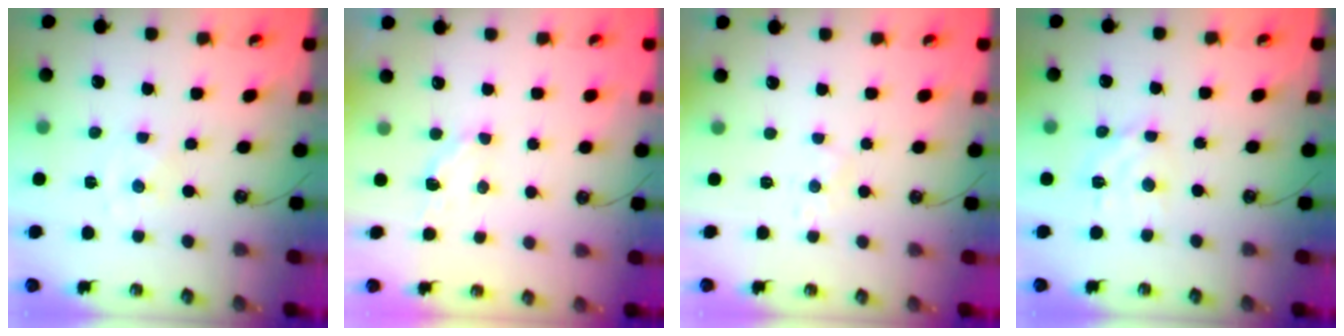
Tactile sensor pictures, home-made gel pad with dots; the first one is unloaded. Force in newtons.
{"total": 5.4, "press": 5.3, "slide": 0.9}
{"total": 4.8, "press": 4.7, "slide": 0.6}
{"total": 6.9, "press": 6.9, "slide": 0.5}